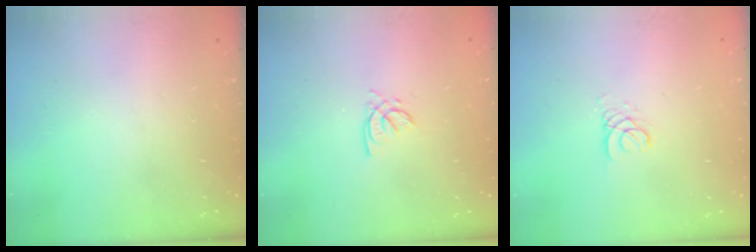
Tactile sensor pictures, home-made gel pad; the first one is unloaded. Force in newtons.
{"total": 2.6, "press": 2.6, "slide": 0.2}
{"total": 2.6, "press": 2.6, "slide": 0.2}